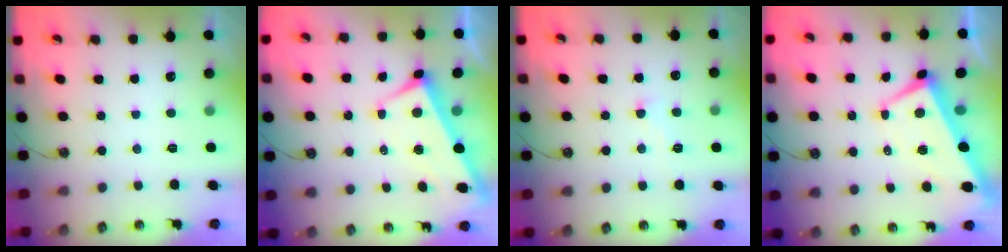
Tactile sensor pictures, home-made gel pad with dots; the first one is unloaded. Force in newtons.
{"total": 3.0, "press": 2.9, "slide": 0.9}
{"total": 0.8, "press": 0.4, "slide": 0.7}
{"total": 2.2, "press": 1.9, "slide": 1.1}